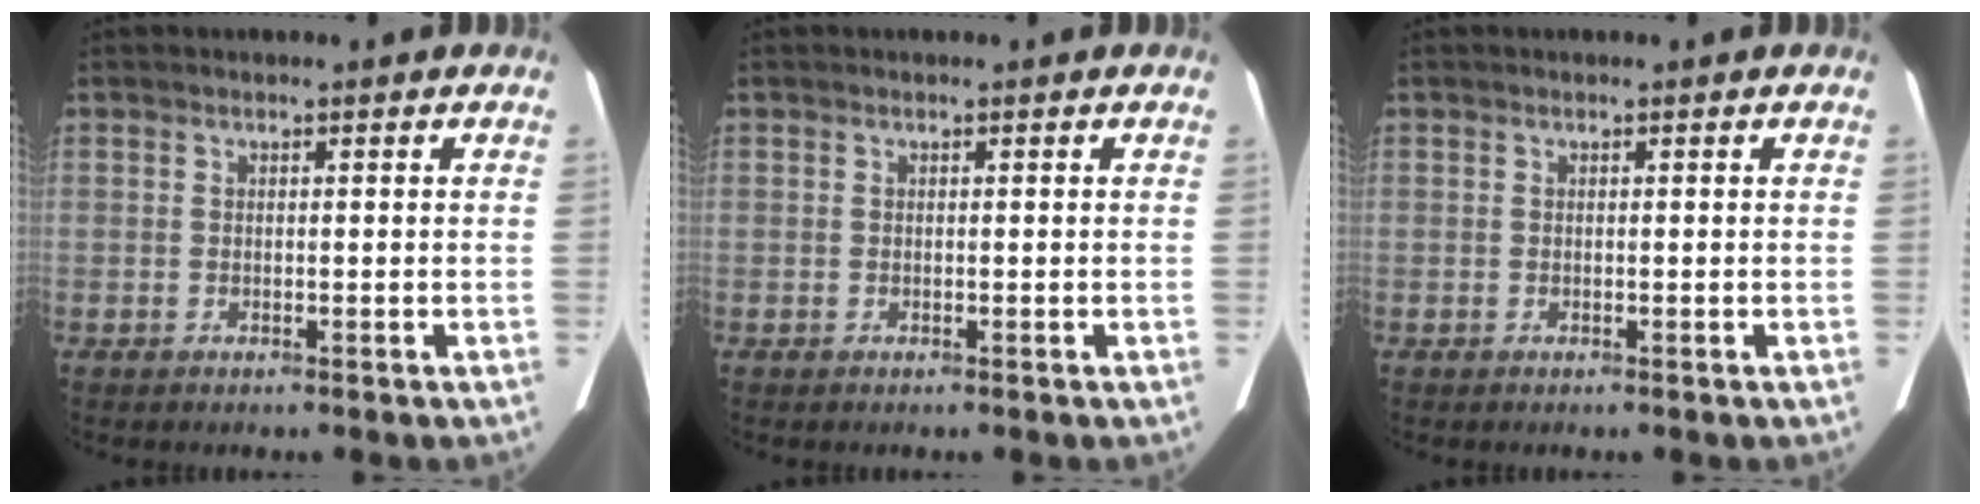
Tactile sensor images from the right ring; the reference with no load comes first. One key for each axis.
{"total": 0.0}
{"total": 0.0}